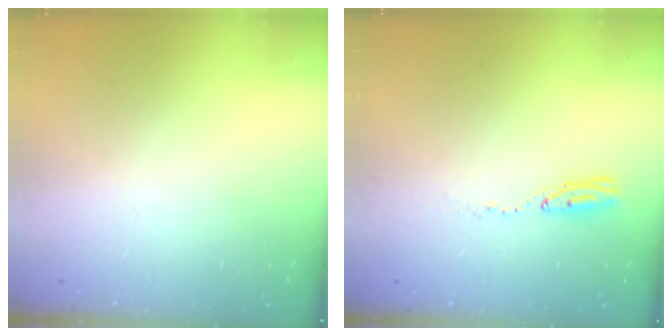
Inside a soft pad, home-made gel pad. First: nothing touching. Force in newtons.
{"total": 4.3, "press": 4.3, "slide": 0.4}